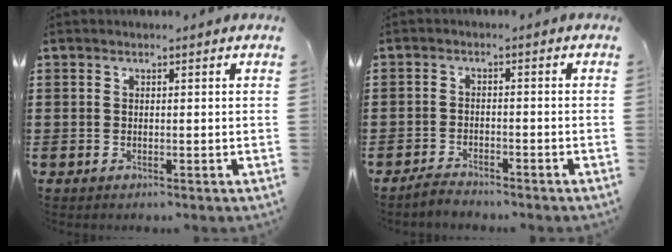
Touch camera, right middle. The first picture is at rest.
{"total": 2.3, "force": [-2.3, 0.2, 0.2], "torque": [-0.009, 0.001, -0.047]}